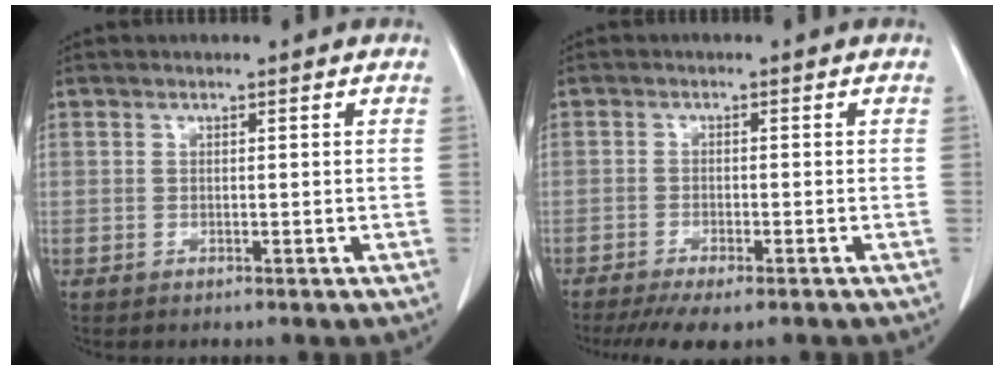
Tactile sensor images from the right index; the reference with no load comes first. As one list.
[{"total": 7.0, "force": [-5.5, 1.3, 4.1], "torque": [-0.061, -0.013, -0.084]}]